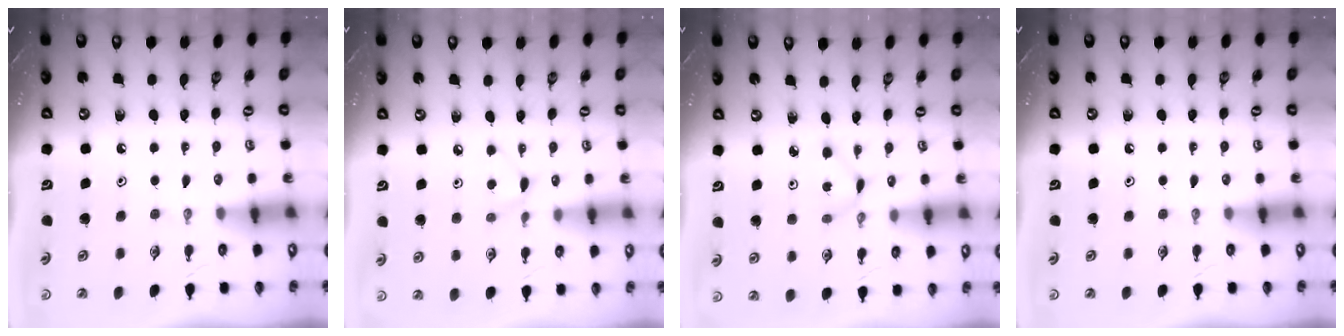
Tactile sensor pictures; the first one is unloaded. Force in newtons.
{"total": 6.5, "press": 6.5, "slide": 0.6}
{"total": 2.3, "press": 2.3, "slide": 0.3}
{"total": 0.0}